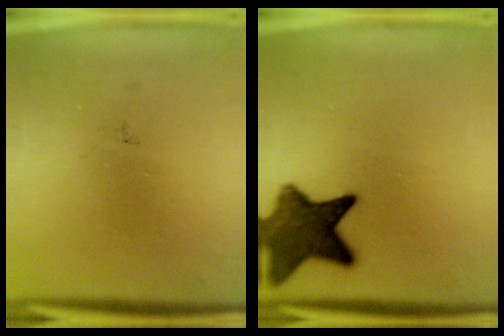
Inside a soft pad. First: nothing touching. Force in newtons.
{"total": 11.8}